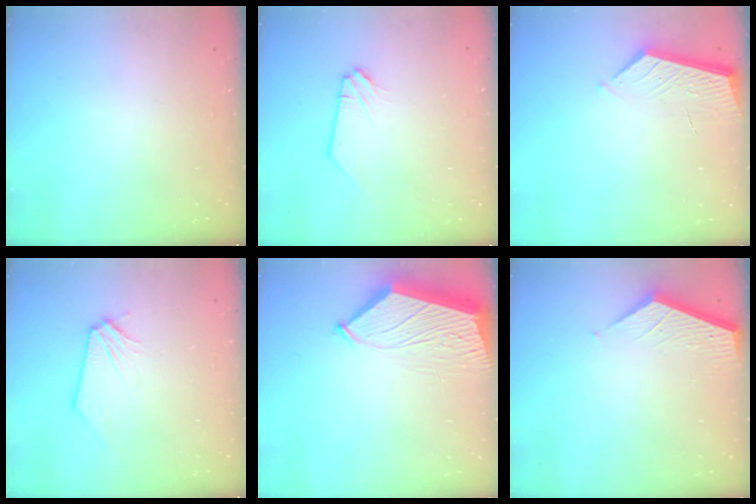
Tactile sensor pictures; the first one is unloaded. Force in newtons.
{"total": 0.0}
{"total": 3.7, "press": 3.7, "slide": 0.4}
{"total": 0.0}
{"total": 7.9, "press": 7.8, "slide": 0.9}
{"total": 3.6, "press": 3.6, "slide": 0.4}